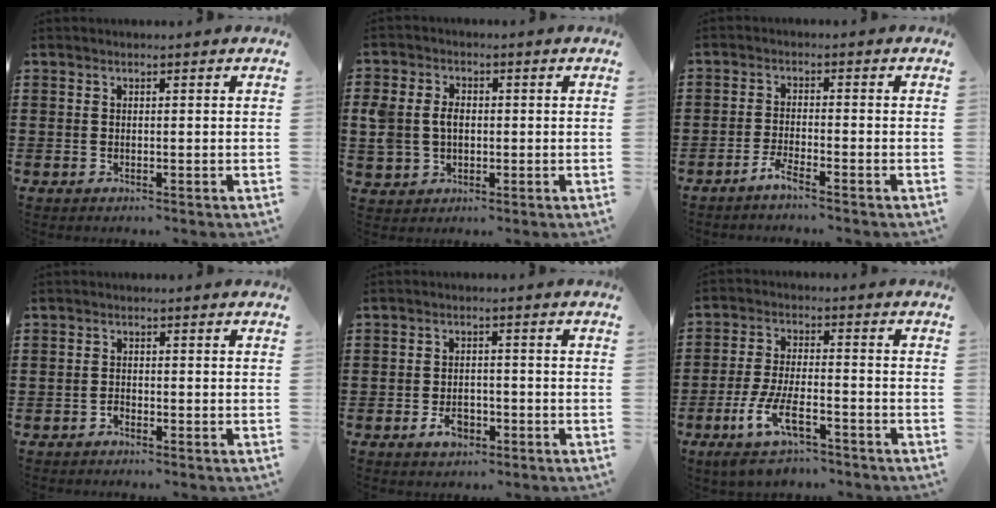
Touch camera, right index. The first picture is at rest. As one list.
[{"total": 4.7, "force": [0.1, 3.8, 2.8], "torque": [-0.078, 0.009, -0.006]}, {"total": 2.6, "force": [-2.4, -0.2, 1.1], "torque": [-0.035, -0.003, -0.049]}, {"total": 1.0, "force": [-0.8, 0.4, 0.2], "torque": [-0.005, 0.000, -0.018]}, {"total": 3.3, "force": [-1.7, 1.9, 2.2], "torque": [-0.030, 0.000, -0.032]}, {"total": 9.3, "force": [-5.3, 3.2, 6.9], "torque": [-0.156, -0.007, -0.099]}]